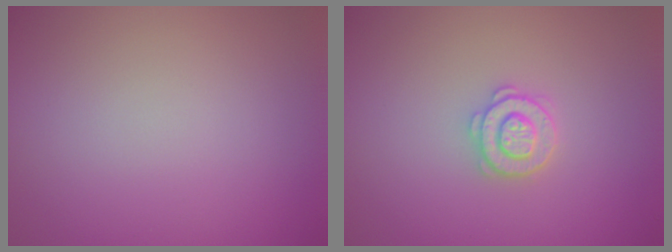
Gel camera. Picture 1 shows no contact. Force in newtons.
{"total": 2.6, "press": 2.5, "slide": 0.5}